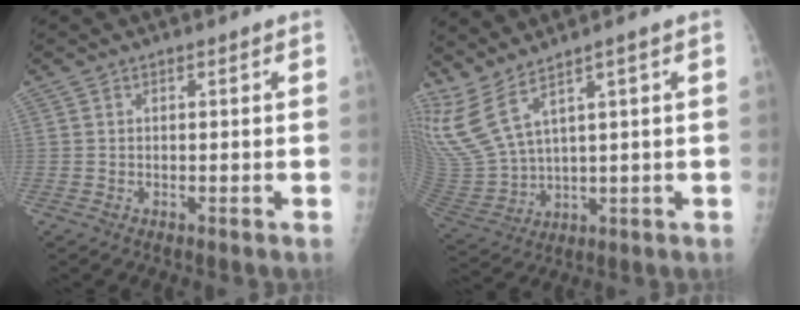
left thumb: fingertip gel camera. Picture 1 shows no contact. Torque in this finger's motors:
{"motor_torque": [0.43, -0.09, 1.61, -1.14, 0.68]}